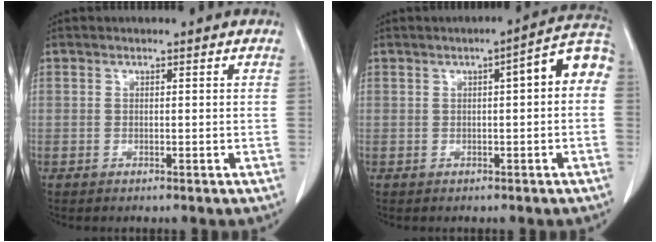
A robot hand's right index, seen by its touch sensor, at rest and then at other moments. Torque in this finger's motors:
{"motor_torque": [0.43, -0.06, 0.18, 0.03]}